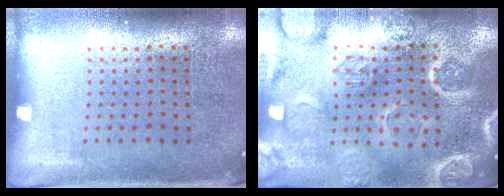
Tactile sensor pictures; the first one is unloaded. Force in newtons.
{"total": 3.9, "press": 3.6, "slide": 1.4}